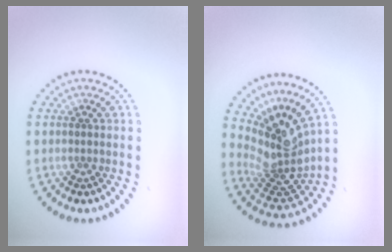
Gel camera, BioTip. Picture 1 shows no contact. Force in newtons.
{"total": 4.7, "press": 3.0, "slide": 3.6}